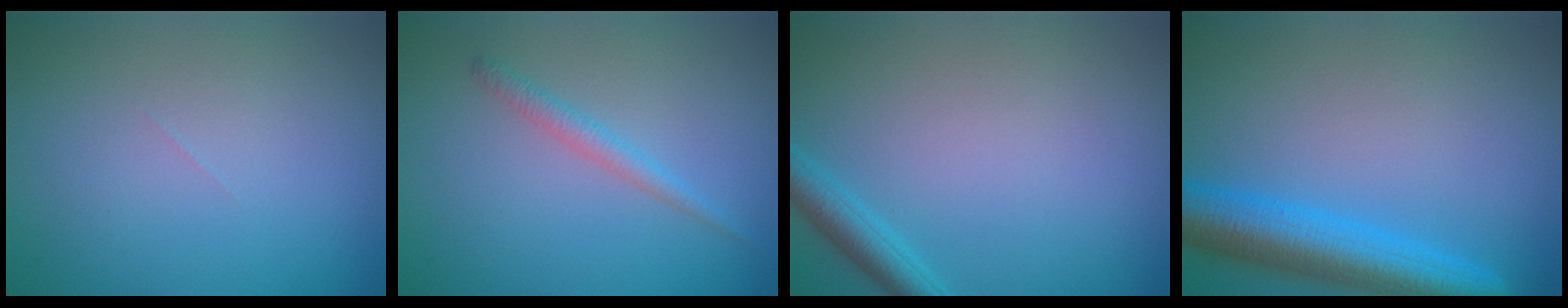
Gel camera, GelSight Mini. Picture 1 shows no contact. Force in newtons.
{"total": 1.4, "press": 1.4, "slide": 0.1}
{"total": 2.3, "press": 2.3, "slide": 0.1}
{"total": 6.7, "press": 6.7, "slide": 0.2}